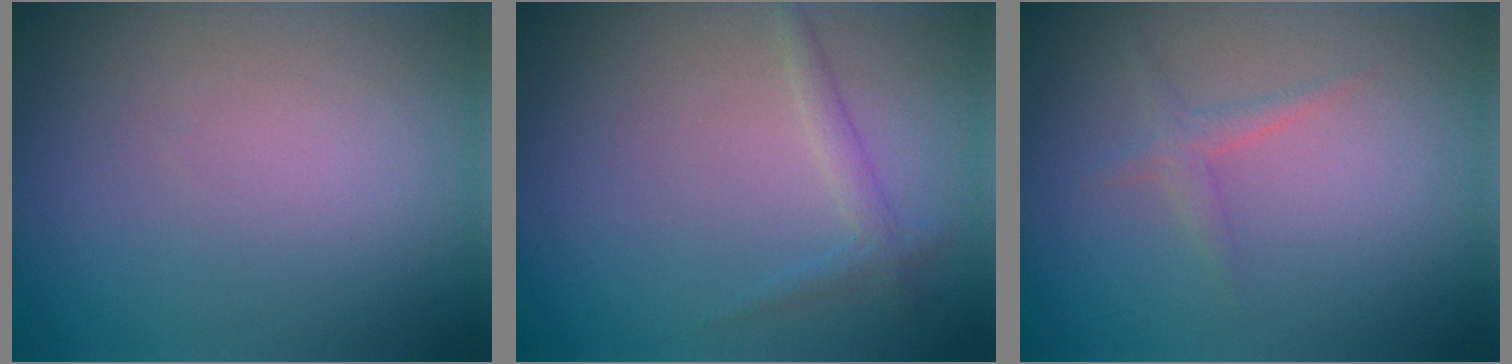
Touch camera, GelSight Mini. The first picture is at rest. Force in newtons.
{"total": 1.4, "press": 1.4, "slide": 0.0}
{"total": 1.3, "press": 1.3, "slide": 0.1}